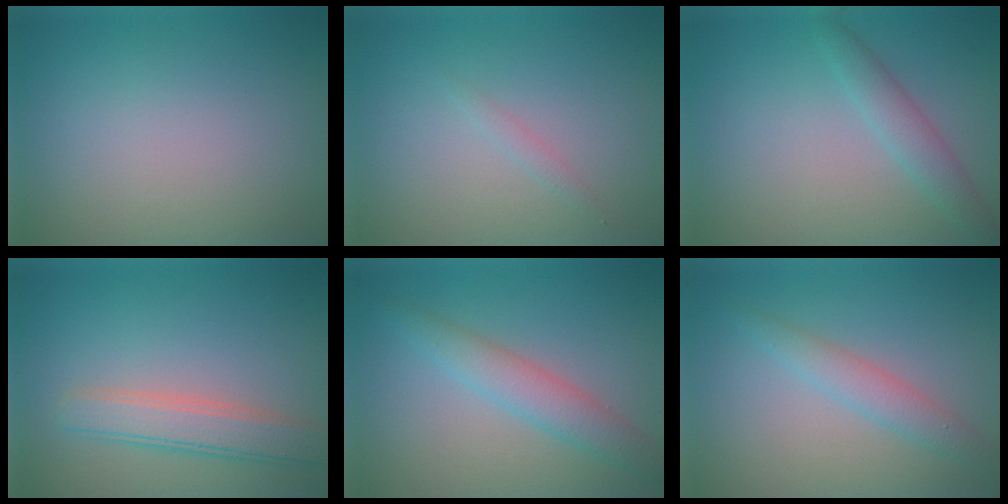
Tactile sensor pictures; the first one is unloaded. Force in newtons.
{"total": 0.7, "press": 0.7, "slide": 0.0}
{"total": 2.4, "press": 2.4, "slide": 0.0}
{"total": 3.9, "press": 3.9, "slide": 0.2}
{"total": 3.6, "press": 3.6, "slide": 0.1}
{"total": 2.5, "press": 2.5, "slide": 0.0}